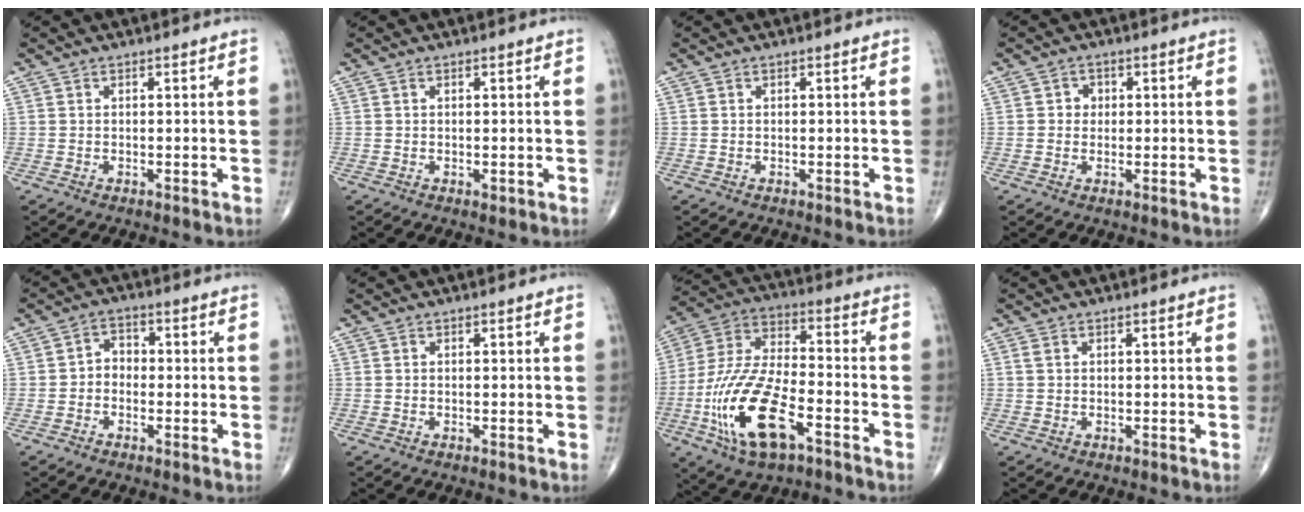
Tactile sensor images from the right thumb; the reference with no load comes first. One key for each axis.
{"total": 0.6, "fx": -0.1, "fy": 0.4, "fz": 0.5, "tx": -0.004, "ty": -0.002, "tz": 0.002}
{"total": 0.0}
{"total": 2.2, "fx": 0.3, "fy": 2.1, "fz": 0.8, "tx": 0.004, "ty": 0.004, "tz": 0.000}
{"total": 3.4, "fx": -0.8, "fy": 2.7, "fz": 1.9, "tx": -0.010, "ty": 0.020, "tz": -0.027}
{"total": 0.0}
{"total": 19.3, "fx": -7.9, "fy": 8.2, "fz": 15.6, "tx": -0.318, "ty": 0.033, "tz": -0.143}
{"total": 0.9, "fx": 0.3, "fy": 0.6, "fz": 0.6, "tx": -0.015, "ty": 0.005, "tz": 0.007}